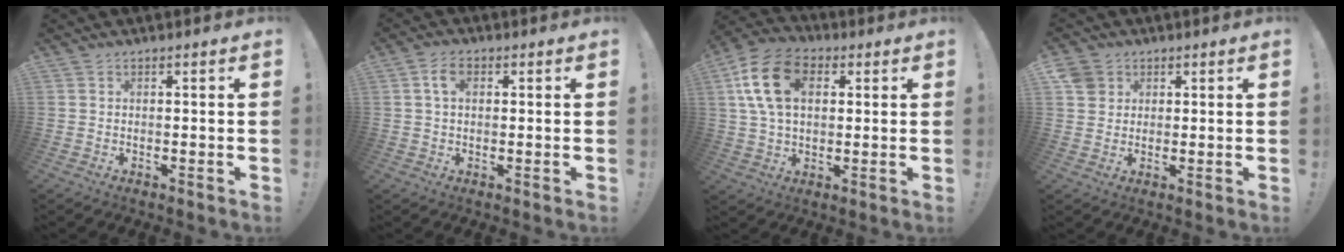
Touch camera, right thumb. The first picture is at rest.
{"total": 4.7, "force": [1.4, 2.8, 3.5], "torque": [-0.062, 0.006, 0.023]}
{"total": 16.1, "force": [4.7, 10.6, 11.1], "torque": [-0.222, 0.004, 0.089]}
{"total": 5.2, "force": [2.0, 4.6, 1.3], "torque": [-0.022, -0.001, 0.042]}